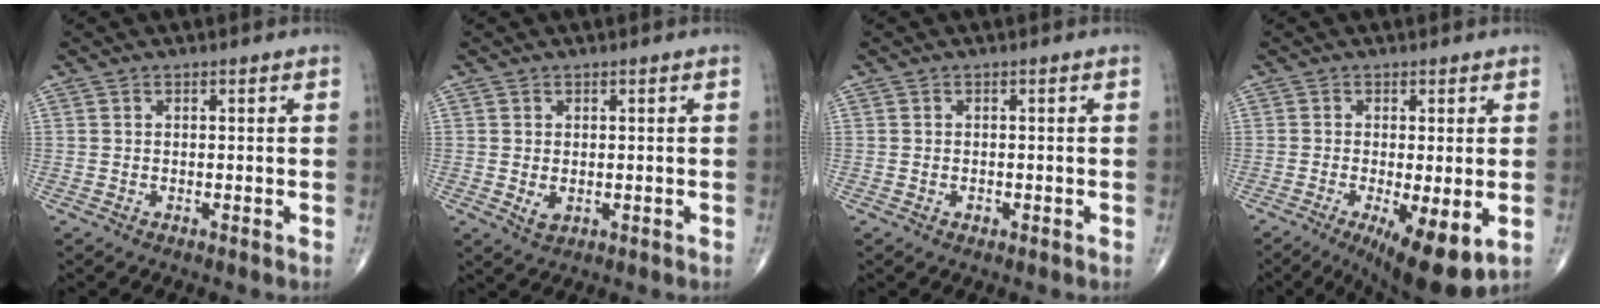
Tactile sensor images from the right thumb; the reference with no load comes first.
{"total": 2.3, "force": [-0.2, 1.6, 1.7], "torque": [-0.025, -0.004, 0.003]}
{"total": 0.9, "force": [-0.4, 0.7, 0.5], "torque": [-0.007, 0.004, -0.004]}
{"total": 10.7, "force": [-3.4, 3.2, 9.7], "torque": [-0.150, -0.022, -0.046]}